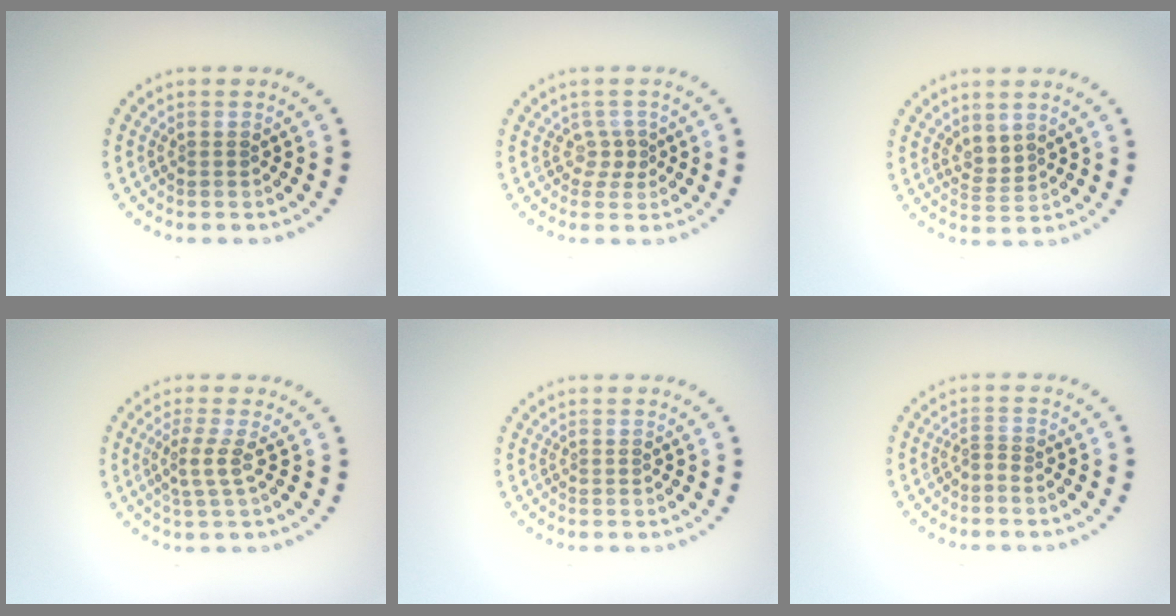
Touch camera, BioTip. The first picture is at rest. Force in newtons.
{"total": 1.3, "press": 0.9, "slide": 0.9}
{"total": 1.6, "press": 1.3, "slide": 0.9}
{"total": 2.1, "press": 1.5, "slide": 1.4}
{"total": 0.0}
{"total": 0.7, "press": 0.2, "slide": 0.6}